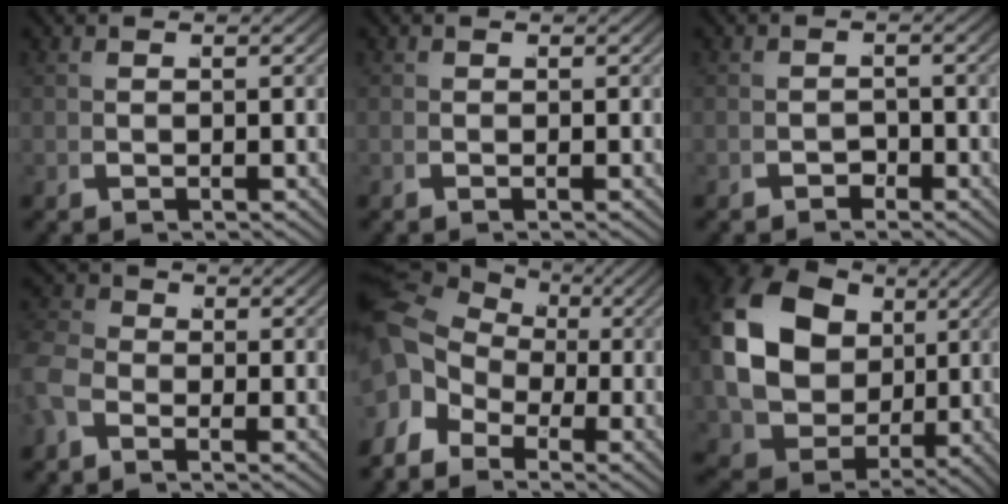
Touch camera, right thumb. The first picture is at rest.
{"total": 0.0}
{"total": 1.4, "force": [-1.2, 0.7, -0.1], "torque": [0.009, -0.001, -0.023]}
{"total": 3.4, "force": [-1.2, 2.7, 1.7], "torque": [-0.029, 0.003, -0.035]}
{"total": 6.0, "force": [0.7, 4.4, 4.0], "torque": [-0.075, 0.000, 0.004]}
{"total": 16.0, "force": [1.6, 12.2, 10.3], "torque": [-0.233, -0.025, 0.027]}